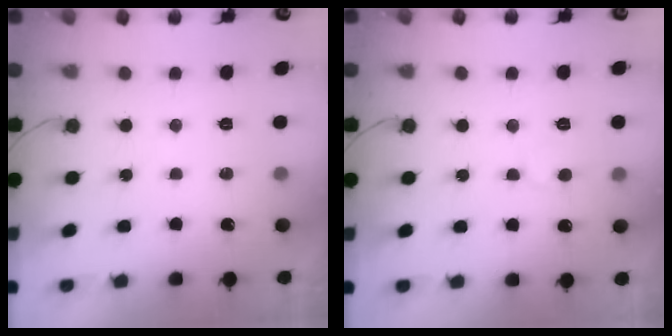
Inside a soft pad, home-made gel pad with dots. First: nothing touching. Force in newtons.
{"total": 4.6, "press": 4.6, "slide": 0.4}